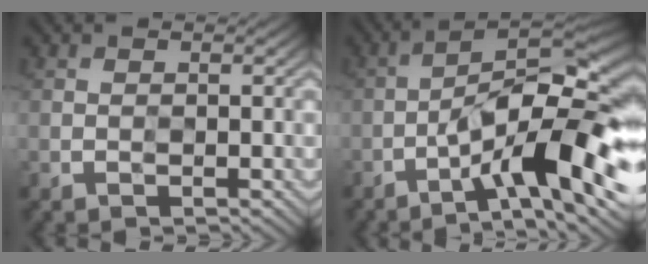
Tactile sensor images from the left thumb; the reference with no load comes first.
{"total": 14.2, "force": [-5.8, 3.9, 12.4], "torque": [-0.194, 0.011, -0.096]}